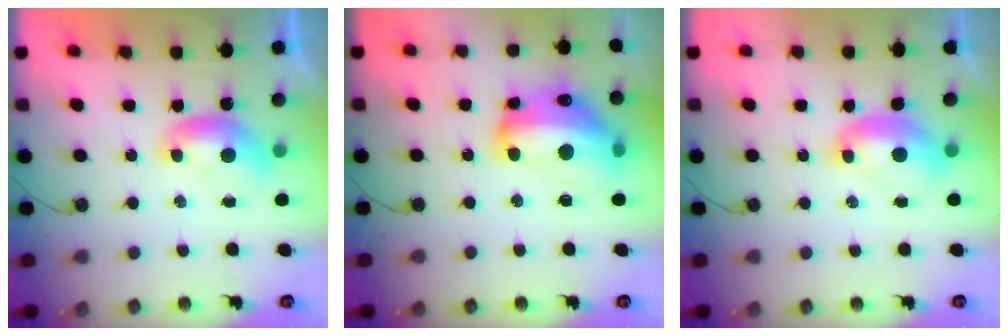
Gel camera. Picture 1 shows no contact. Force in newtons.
{"total": 14.6, "press": 14.4, "slide": 2.5}
{"total": 2.2, "press": 2.1, "slide": 0.6}